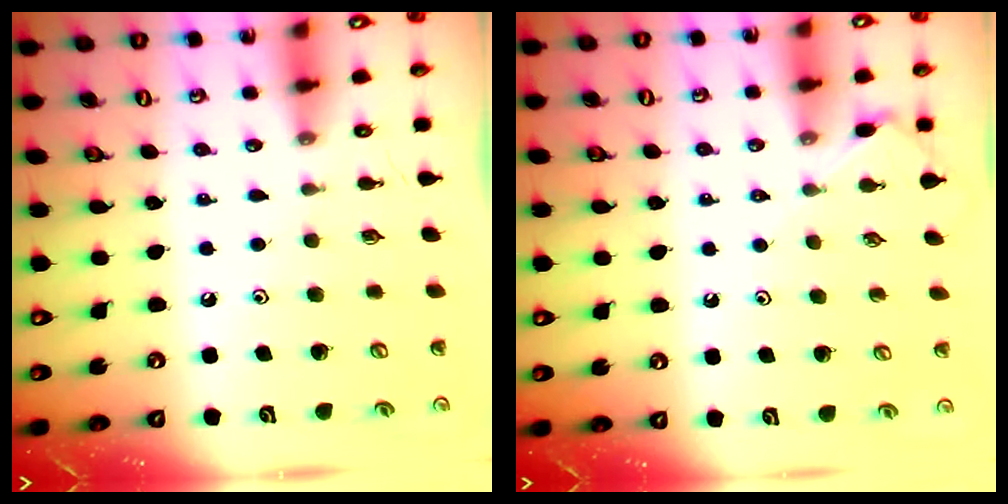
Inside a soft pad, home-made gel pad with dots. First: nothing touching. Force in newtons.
{"total": 4.8, "press": 4.7, "slide": 0.4}